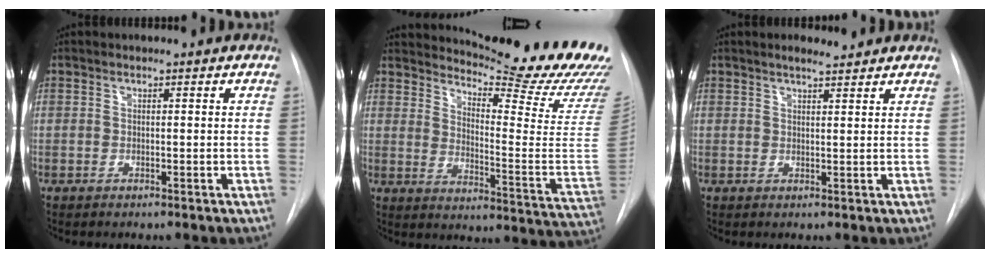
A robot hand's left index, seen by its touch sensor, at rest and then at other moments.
{"total": 24.6, "force": [21.7, 1.0, 11.6], "torque": [-0.177, -0.130, 0.266]}
{"total": 3.1, "force": [2.8, 0.5, 1.3], "torque": [-0.021, 0.012, 0.042]}